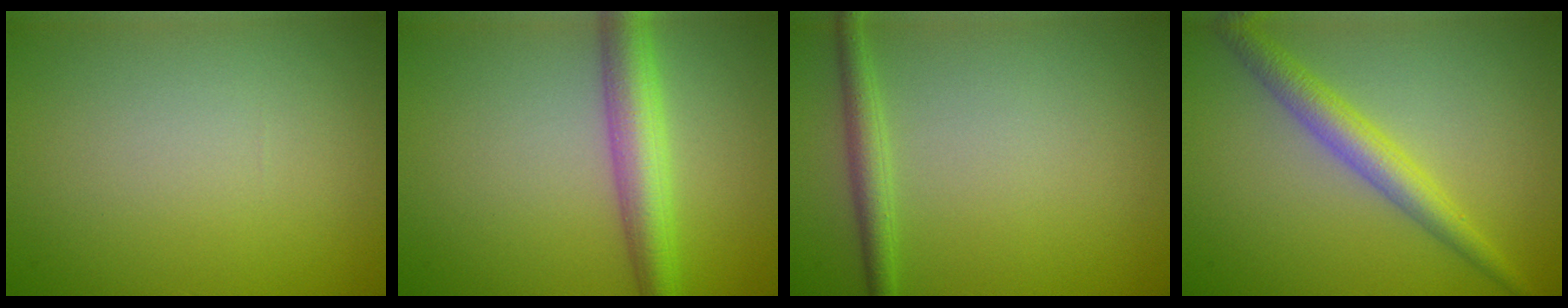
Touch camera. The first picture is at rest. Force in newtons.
{"total": 4.7, "press": 4.7, "slide": 0.1}
{"total": 2.1, "press": 2.1, "slide": 0.0}
{"total": 3.6, "press": 3.6, "slide": 0.0}